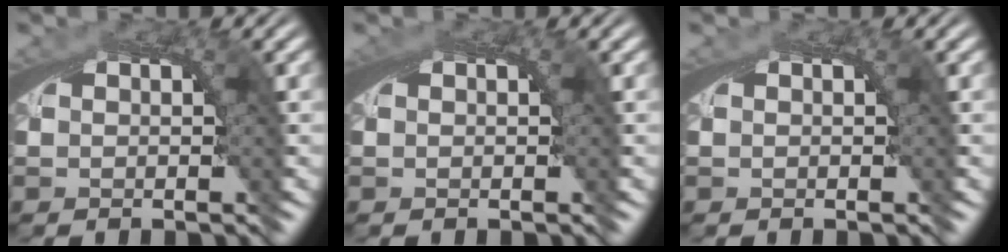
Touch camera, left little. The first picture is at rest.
{"total": 0.6, "force": [0.2, 0.1, 0.6], "torque": [-0.010, 0.000, 0.004]}
{"total": 0.0}